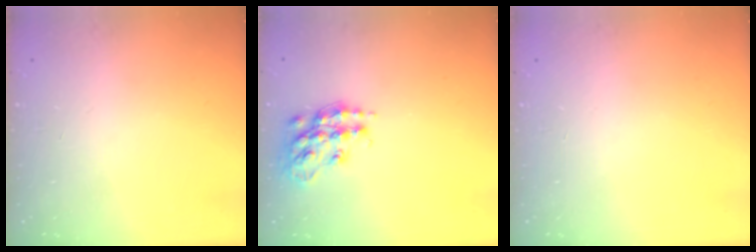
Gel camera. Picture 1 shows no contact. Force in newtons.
{"total": 14.9, "press": 14.8, "slide": 0.8}
{"total": 0.0}